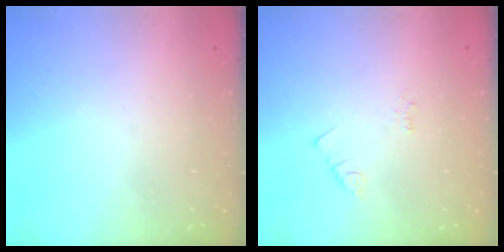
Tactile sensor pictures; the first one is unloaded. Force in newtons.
{"total": 2.2, "press": 2.1, "slide": 0.4}